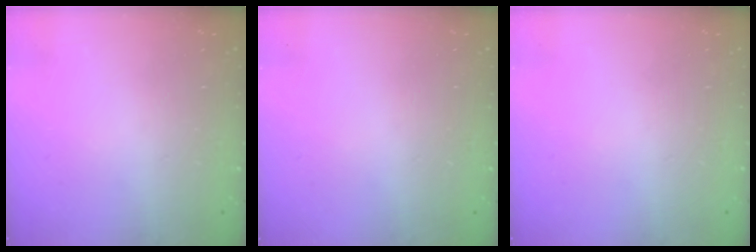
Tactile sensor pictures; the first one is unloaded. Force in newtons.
{"total": 0.8, "press": 0.8, "slide": 0.1}
{"total": 0.0}